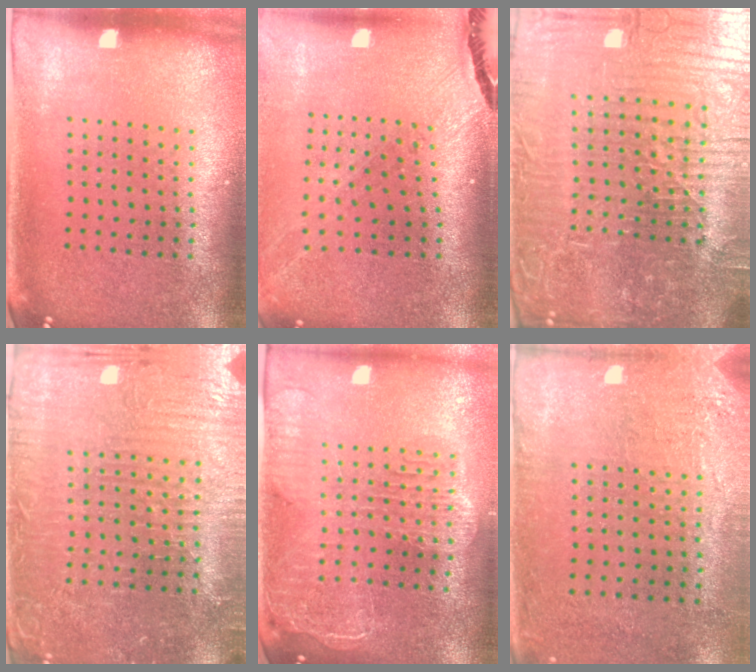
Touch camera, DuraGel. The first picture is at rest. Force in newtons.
{"total": 1.5, "press": 1.5, "slide": 0.4}
{"total": 7.9, "press": 7.0, "slide": 3.6}
{"total": 4.5, "press": 4.3, "slide": 1.3}
{"total": 2.3, "press": 2.0, "slide": 1.0}
{"total": 2.8, "press": 2.3, "slide": 1.6}